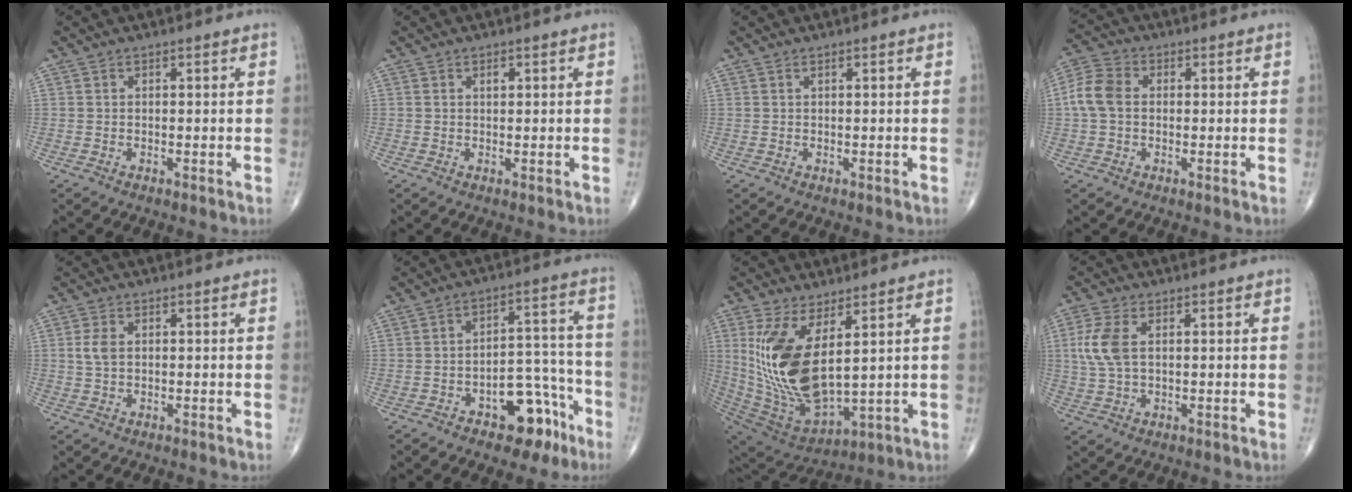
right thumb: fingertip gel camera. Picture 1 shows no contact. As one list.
[{"total": 0.8, "force": [0.4, 0.4, 0.5], "torque": [-0.006, -0.002, 0.006]}, {"total": 0.0}, {"total": 6.7, "force": [0.2, 4.9, 4.6], "torque": [-0.100, 0.019, -0.004]}, {"total": 2.7, "force": [0.5, 1.7, 2.1], "torque": [-0.048, 0.002, 0.009]}, {"total": 11.5, "force": [-6.4, 6.2, 7.3], "torque": [-0.057, 0.062, -0.085]}, {"total": 18.9, "force": [4.5, 8.5, 16.3], "torque": [-0.330, -0.040, 0.109]}, {"total": 6.6, "force": [1.3, 3.6, 5.4], "torque": [-0.134, 0.006, 0.026]}]